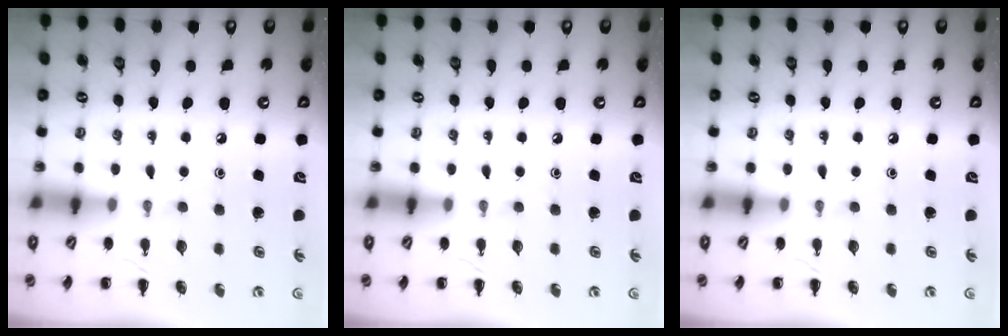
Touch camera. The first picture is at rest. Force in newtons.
{"total": 0.0}
{"total": 0.0}